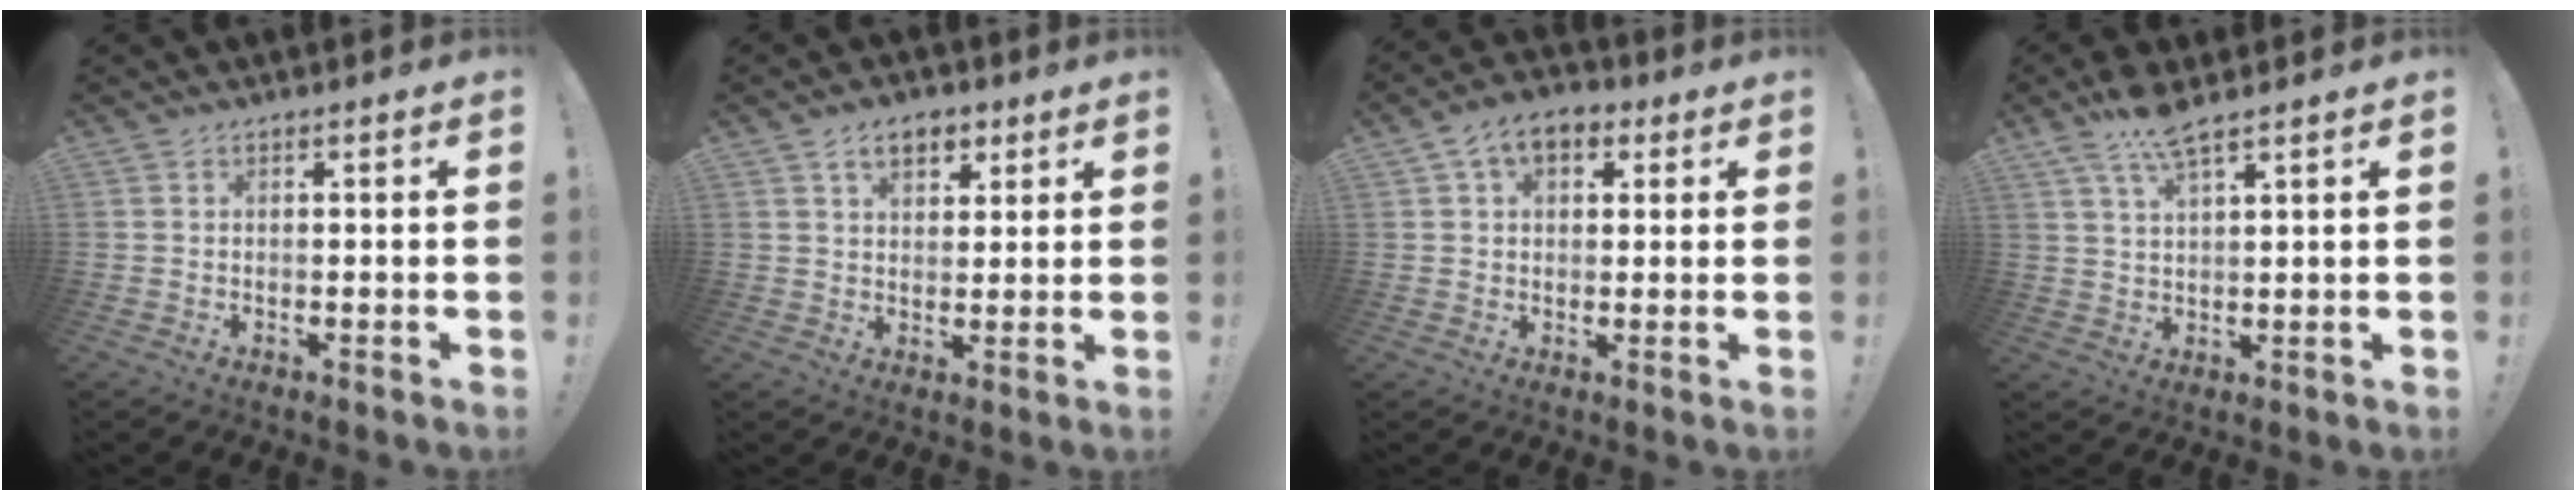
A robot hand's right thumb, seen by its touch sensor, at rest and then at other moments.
{"total": 7.6, "force": [3.9, 4.9, 4.3], "torque": [-0.051, -0.008, 0.068]}
{"total": 8.2, "force": [3.3, 5.3, 5.2], "torque": [-0.079, 0.001, 0.063]}
{"total": 7.4, "force": [5.6, 1.3, 4.5], "torque": [-0.084, -0.026, 0.100]}